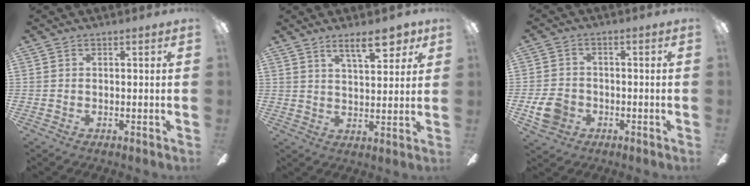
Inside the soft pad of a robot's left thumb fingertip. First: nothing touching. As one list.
[{"total": 9.9, "force": [6.5, 3.7, 6.4], "torque": [-0.082, -0.029, 0.106]}, {"total": 6.8, "force": [-2.5, 5.2, 3.5], "torque": [-0.081, 0.009, -0.049]}]